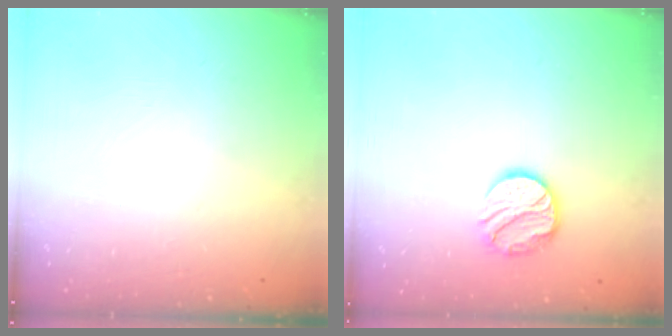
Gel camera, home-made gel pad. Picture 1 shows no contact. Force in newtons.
{"total": 12.0, "press": 12.0, "slide": 0.8}